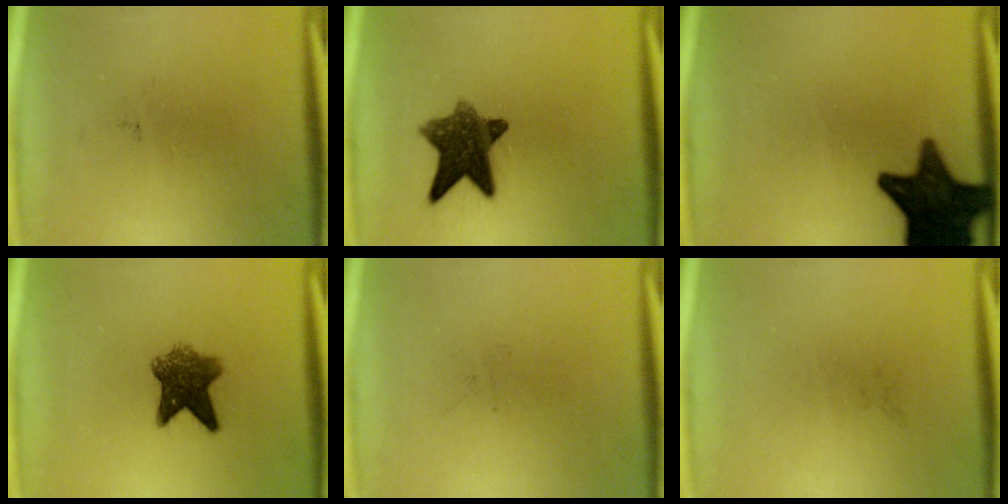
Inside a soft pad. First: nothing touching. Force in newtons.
{"total": 9.6}
{"total": 16.6}
{"total": 6.8}
{"total": 0.0}
{"total": 0.0}